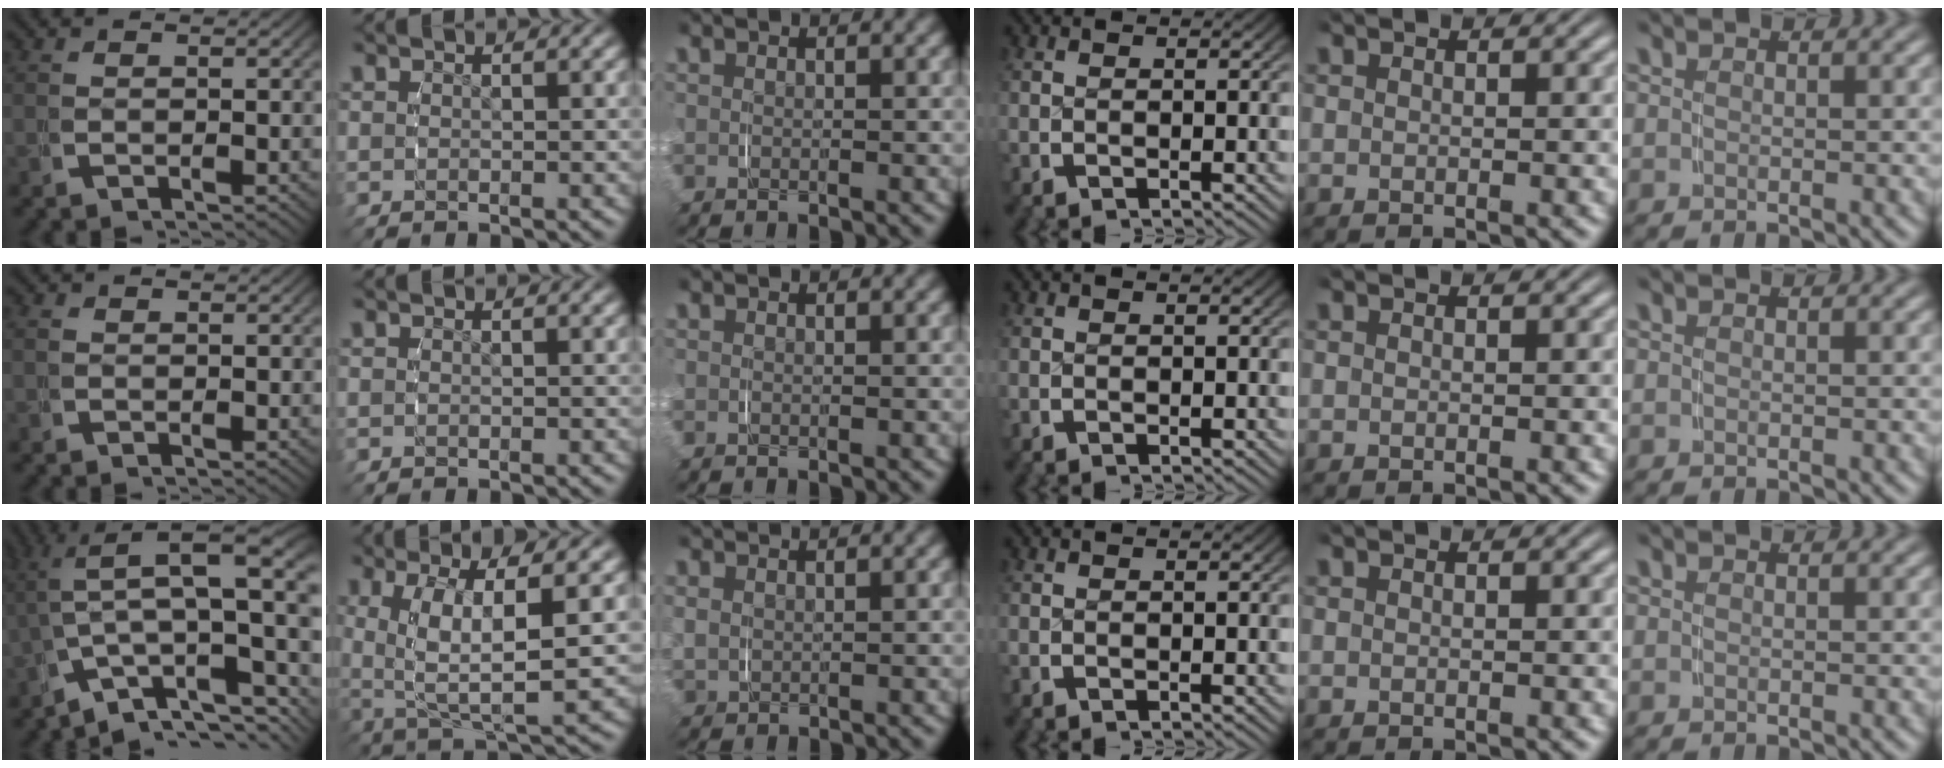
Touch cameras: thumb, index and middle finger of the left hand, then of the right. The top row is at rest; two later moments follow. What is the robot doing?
{"motion": "grasp_and_lifting", "object": "shirt"}